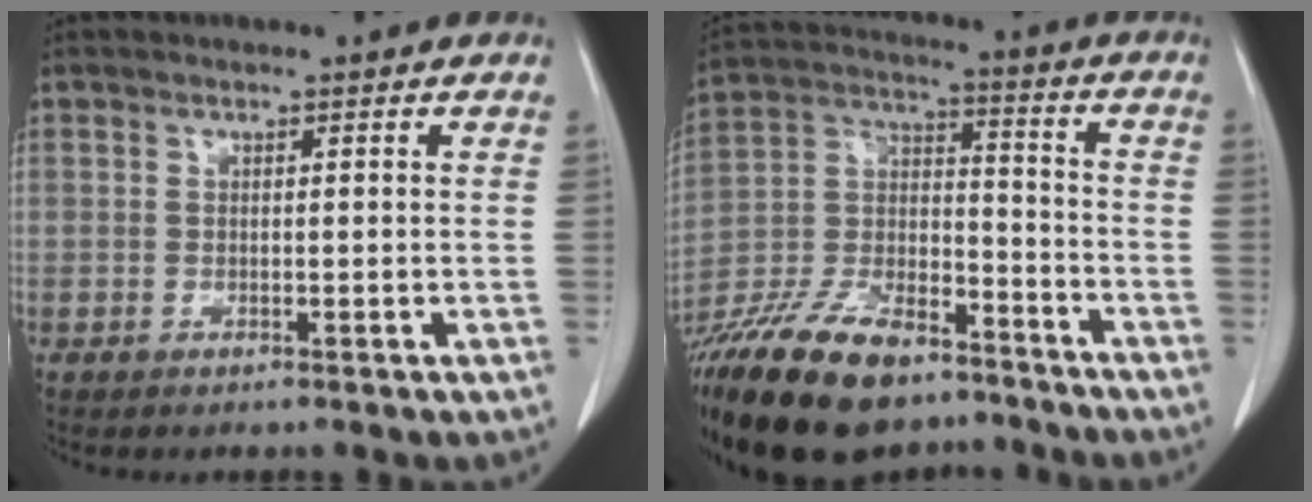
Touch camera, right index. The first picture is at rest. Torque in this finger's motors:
{"motor_torque": [1.03, -1.11, 1.03, 0.21]}